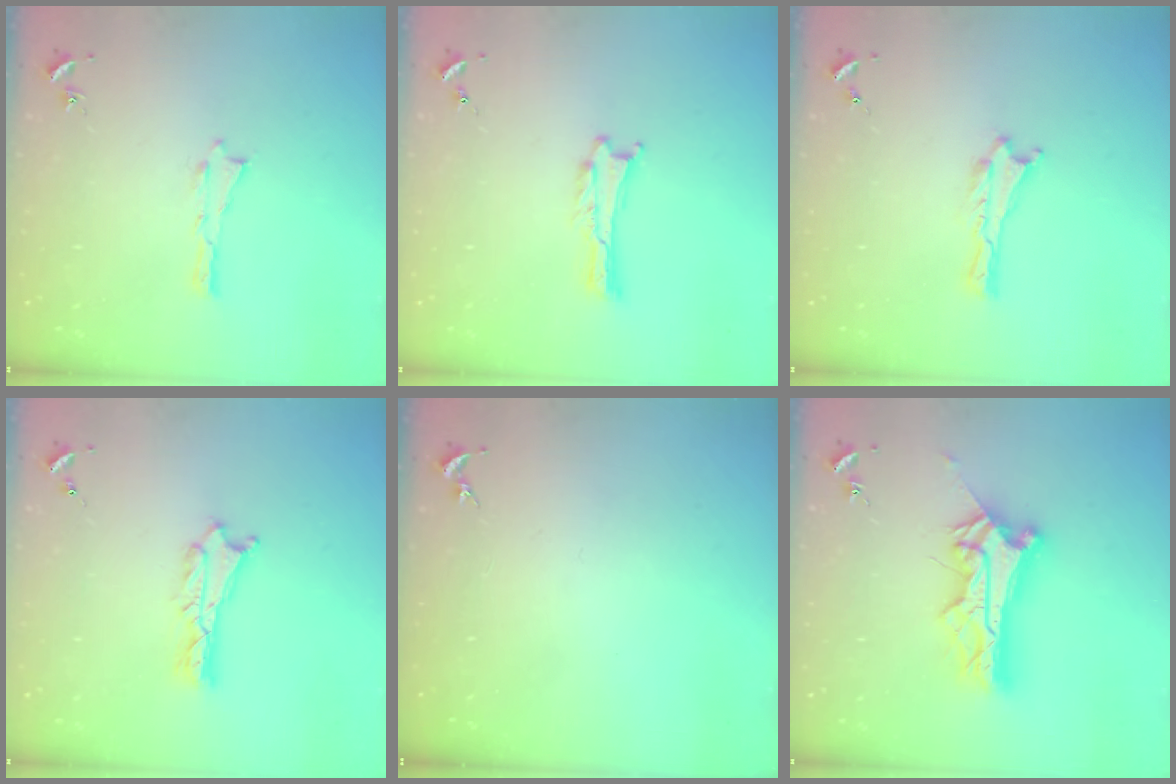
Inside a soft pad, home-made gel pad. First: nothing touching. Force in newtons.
{"total": 0.0}
{"total": 0.0}
{"total": 1.8, "press": 1.7, "slide": 0.2}
{"total": 0.0}
{"total": 9.3, "press": 9.3, "slide": 0.7}